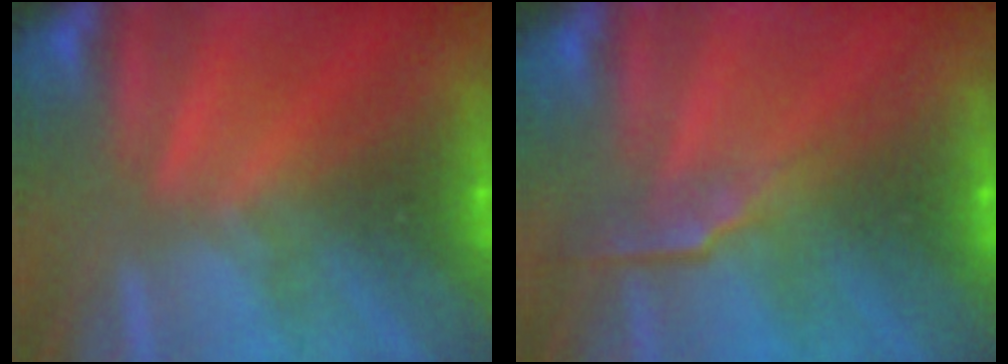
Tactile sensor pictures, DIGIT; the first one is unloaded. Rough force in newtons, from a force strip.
{"total": 2.7}